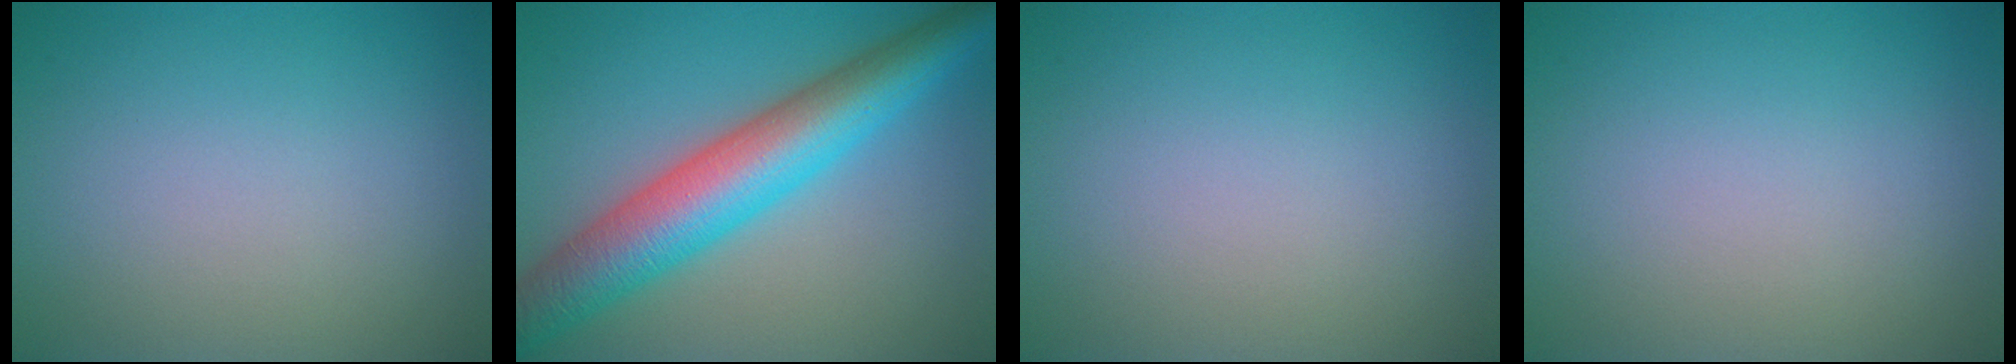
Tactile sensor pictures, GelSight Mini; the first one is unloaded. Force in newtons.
{"total": 9.2, "press": 9.2, "slide": 0.2}
{"total": 0.0}
{"total": 0.0}